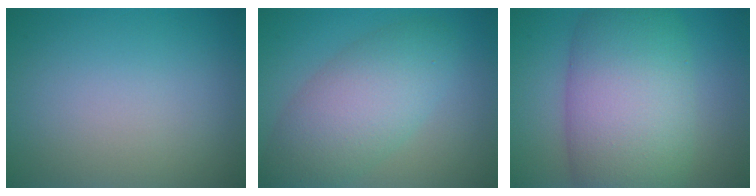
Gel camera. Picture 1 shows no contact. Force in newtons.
{"total": 6.6, "press": 6.6, "slide": 0.5}
{"total": 11.8, "press": 11.8, "slide": 0.4}